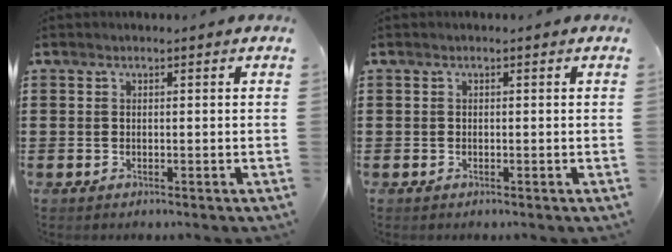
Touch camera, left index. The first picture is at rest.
{"total": 0.0}